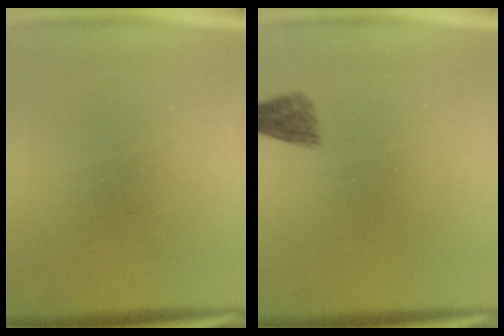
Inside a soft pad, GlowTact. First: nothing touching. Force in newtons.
{"total": 2.4}